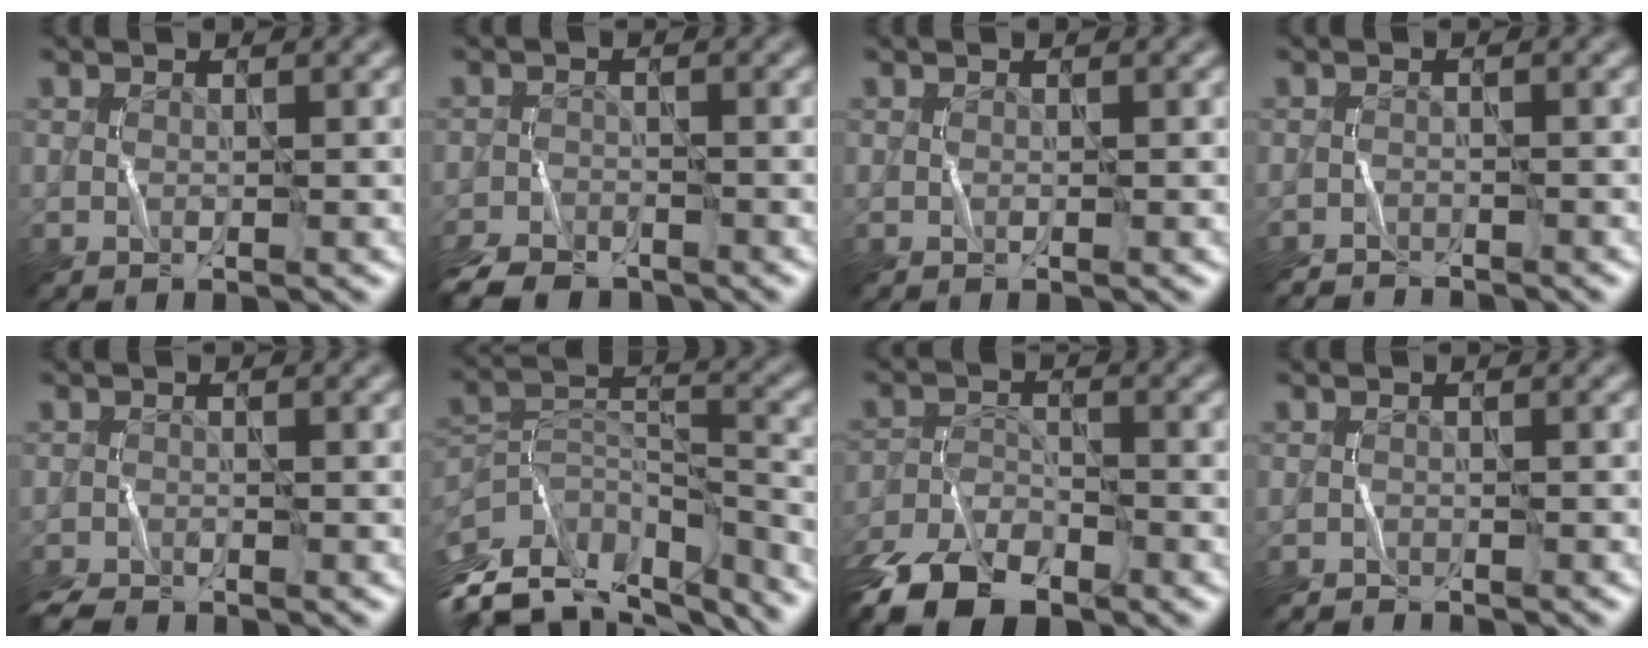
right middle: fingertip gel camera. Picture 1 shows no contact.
{"total": 5.2, "force": [-4.4, 2.1, 1.7], "torque": [-0.035, -0.022, -0.083]}
{"total": 0.0}
{"total": 2.4, "force": [-2.4, 0.1, -0.2], "torque": [-0.003, 0.001, -0.040]}
{"total": 2.5, "force": [-2.4, 0.3, 0.7], "torque": [-0.025, -0.006, -0.050]}
{"total": 13.6, "force": [-9.7, 7.2, 6.3], "torque": [-0.143, 0.018, -0.136]}
{"total": 8.0, "force": [-5.7, 3.6, 4.3], "torque": [-0.082, -0.008, -0.113]}
{"total": 1.6, "force": [-1.6, 0.0, -0.2], "torque": [-0.007, 0.002, -0.026]}